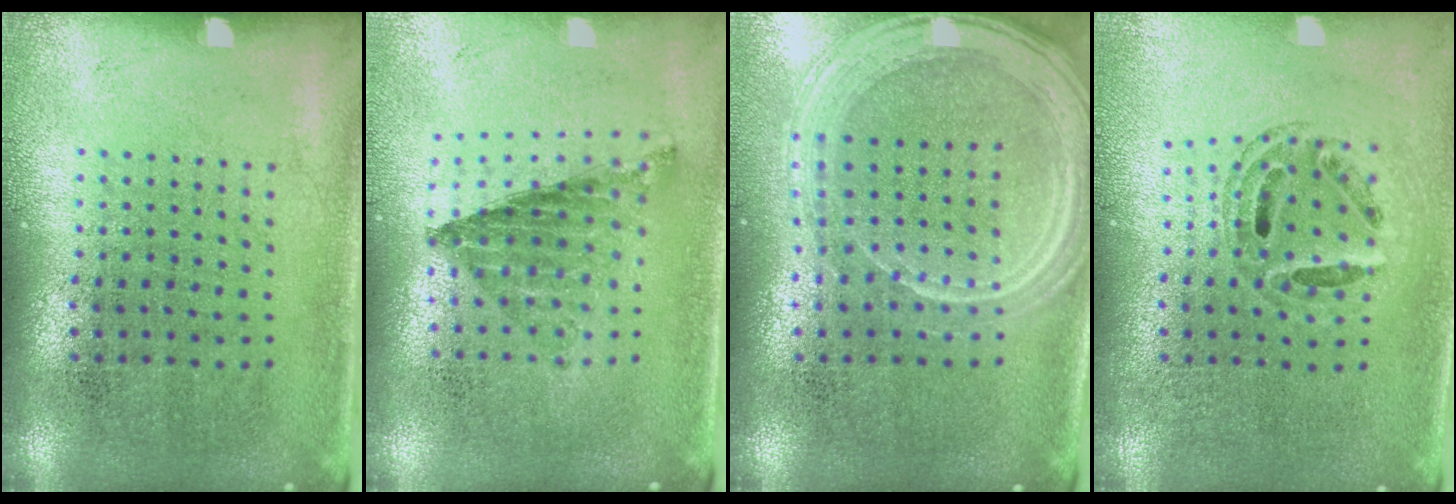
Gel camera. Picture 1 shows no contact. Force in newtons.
{"total": 0.8, "press": 0.8, "slide": 0.1}
{"total": 1.5, "press": 1.4, "slide": 0.3}
{"total": 0.6, "press": 0.6, "slide": 0.2}